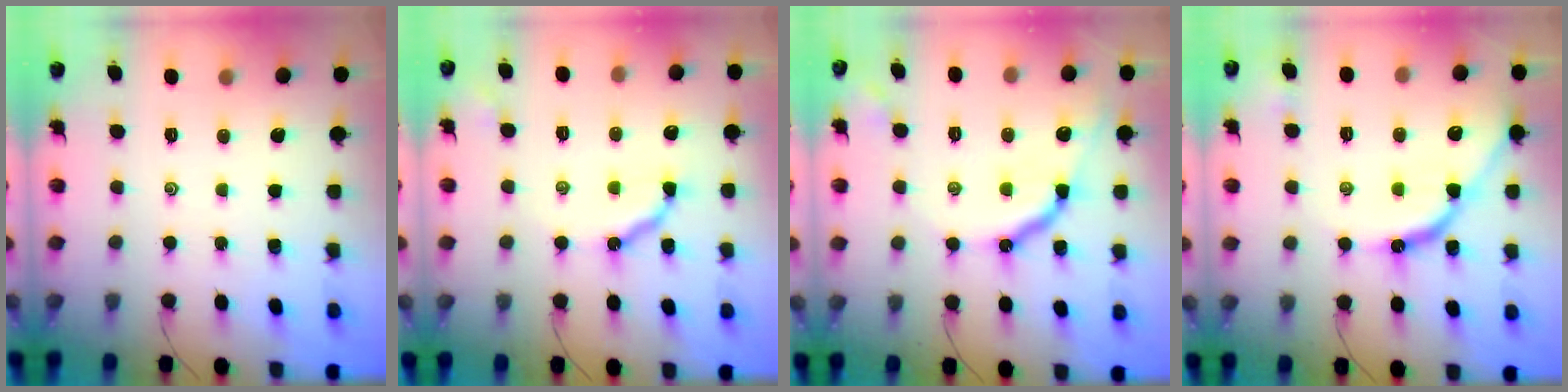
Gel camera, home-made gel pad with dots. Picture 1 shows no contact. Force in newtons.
{"total": 9.6, "press": 9.6, "slide": 0.8}
{"total": 10.2, "press": 10.2, "slide": 0.5}
{"total": 11.1, "press": 11.1, "slide": 1.0}